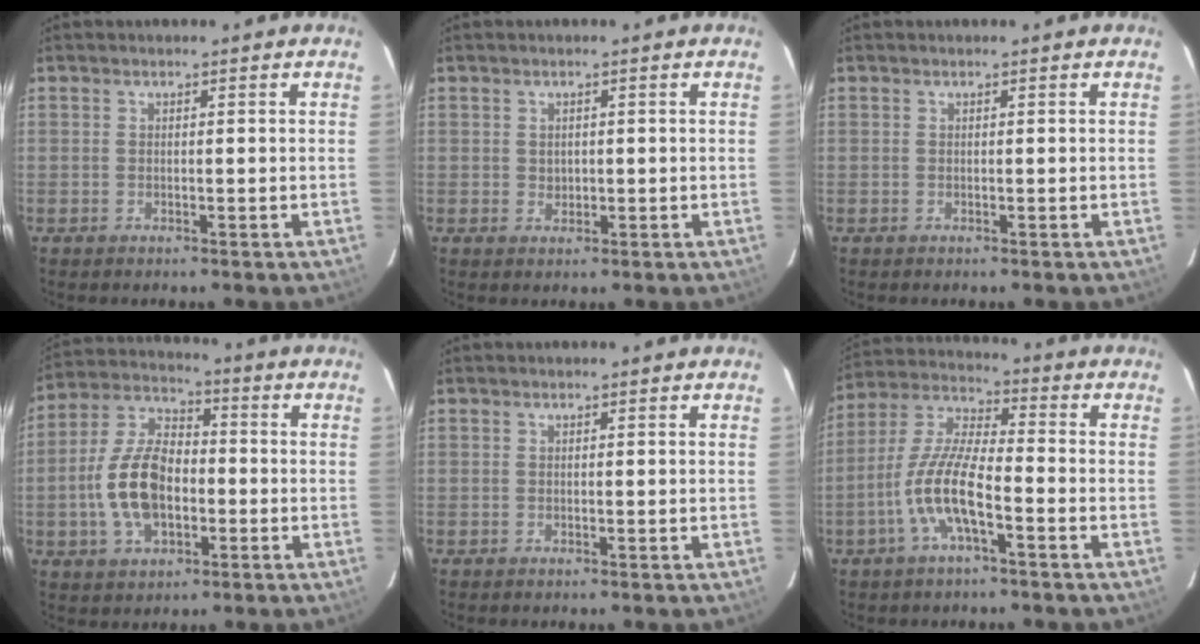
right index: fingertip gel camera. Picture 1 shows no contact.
{"total": 1.5, "force": [0.2, 1.3, 0.6], "torque": [-0.007, 0.004, 0.006]}
{"total": 0.0}
{"total": 13.6, "force": [-2.7, 8.1, 10.6], "torque": [-0.218, 0.019, -0.046]}
{"total": 0.0}
{"total": 11.4, "force": [-4.6, 2.8, 10.1], "torque": [-0.217, 0.002, -0.091]}